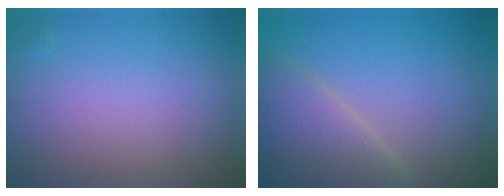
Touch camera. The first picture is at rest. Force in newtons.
{"total": 4.3, "press": 4.3, "slide": 0.3}